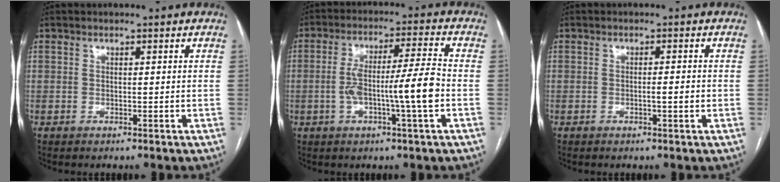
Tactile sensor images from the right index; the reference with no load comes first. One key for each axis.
{"total": 10.3, "fx": -2.2, "fy": -0.1, "fz": 10.1, "tx": -0.180, "ty": 0.012, "tz": -0.039}
{"total": 1.9, "fx": -0.4, "fy": 0.1, "fz": 1.9, "tx": -0.031, "ty": 0.000, "tz": -0.007}